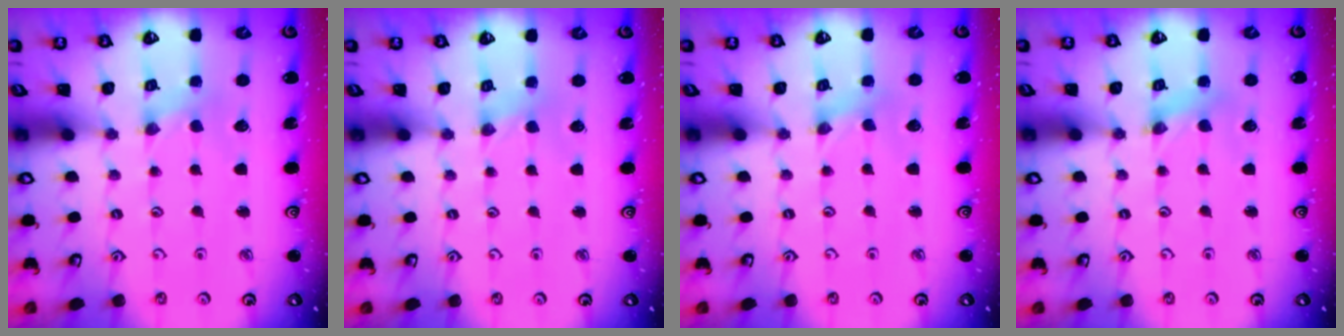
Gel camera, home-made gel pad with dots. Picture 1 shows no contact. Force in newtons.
{"total": 1.8, "press": 1.8, "slide": 0.4}
{"total": 0.0}
{"total": 1.9, "press": 1.8, "slide": 0.3}